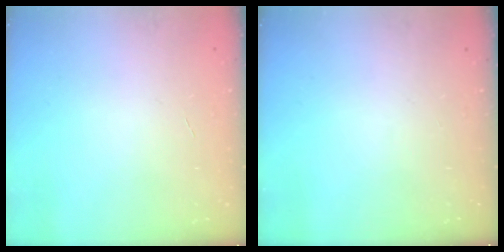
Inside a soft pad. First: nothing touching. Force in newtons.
{"total": 0.0}